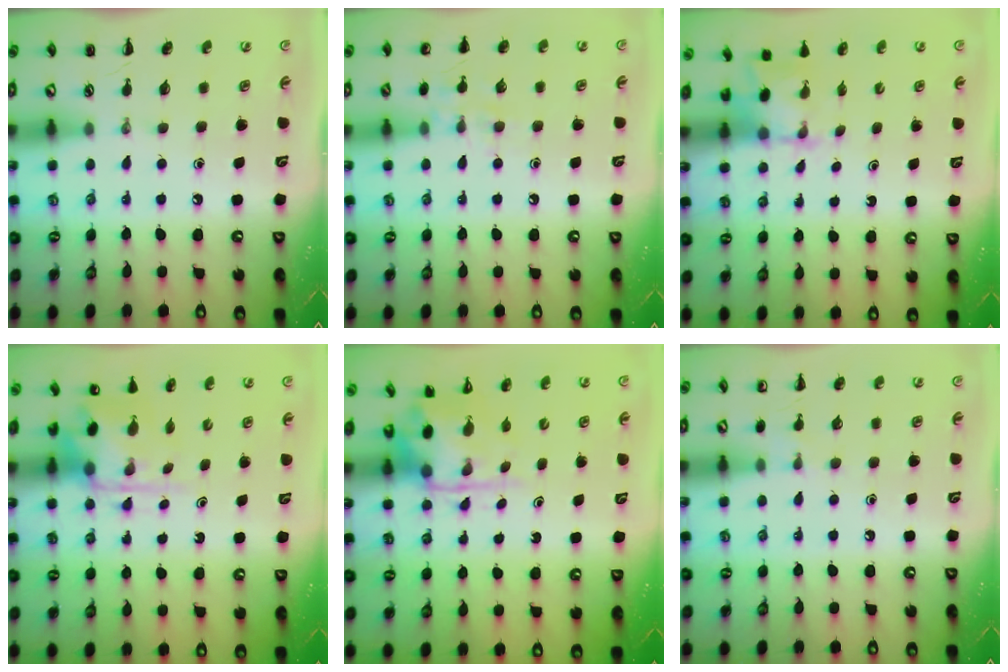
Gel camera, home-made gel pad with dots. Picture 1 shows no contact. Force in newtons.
{"total": 7.5, "press": 7.4, "slide": 1.6}
{"total": 1.7, "press": 1.6, "slide": 0.6}
{"total": 5.0, "press": 4.9, "slide": 0.8}
{"total": 3.4, "press": 3.3, "slide": 0.6}
{"total": 5.0, "press": 4.8, "slide": 1.5}